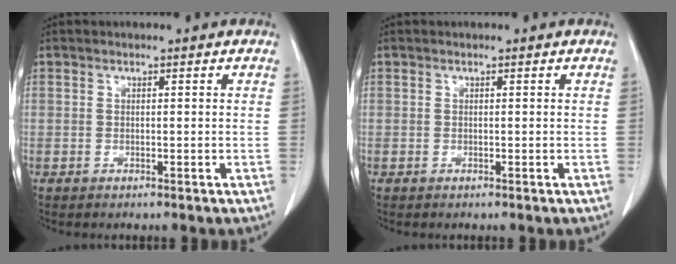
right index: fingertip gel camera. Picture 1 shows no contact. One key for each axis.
{"total": 0.0}